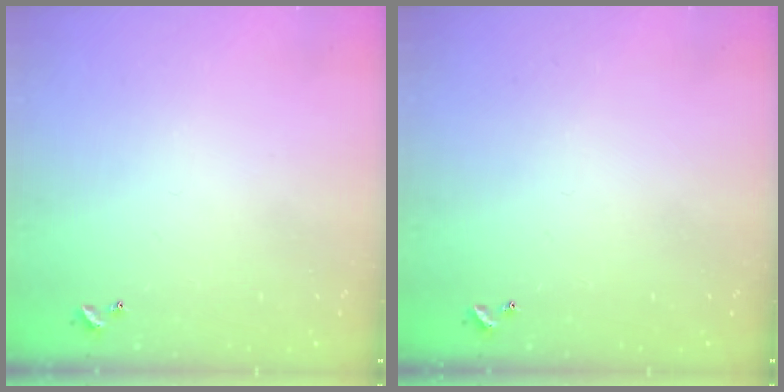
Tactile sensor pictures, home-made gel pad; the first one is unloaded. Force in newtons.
{"total": 0.0}